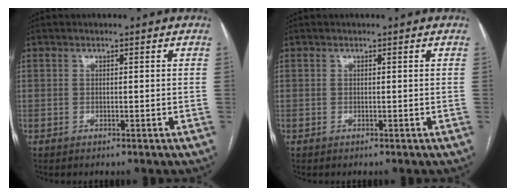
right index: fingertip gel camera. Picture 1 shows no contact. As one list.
[{"total": 0.0}]